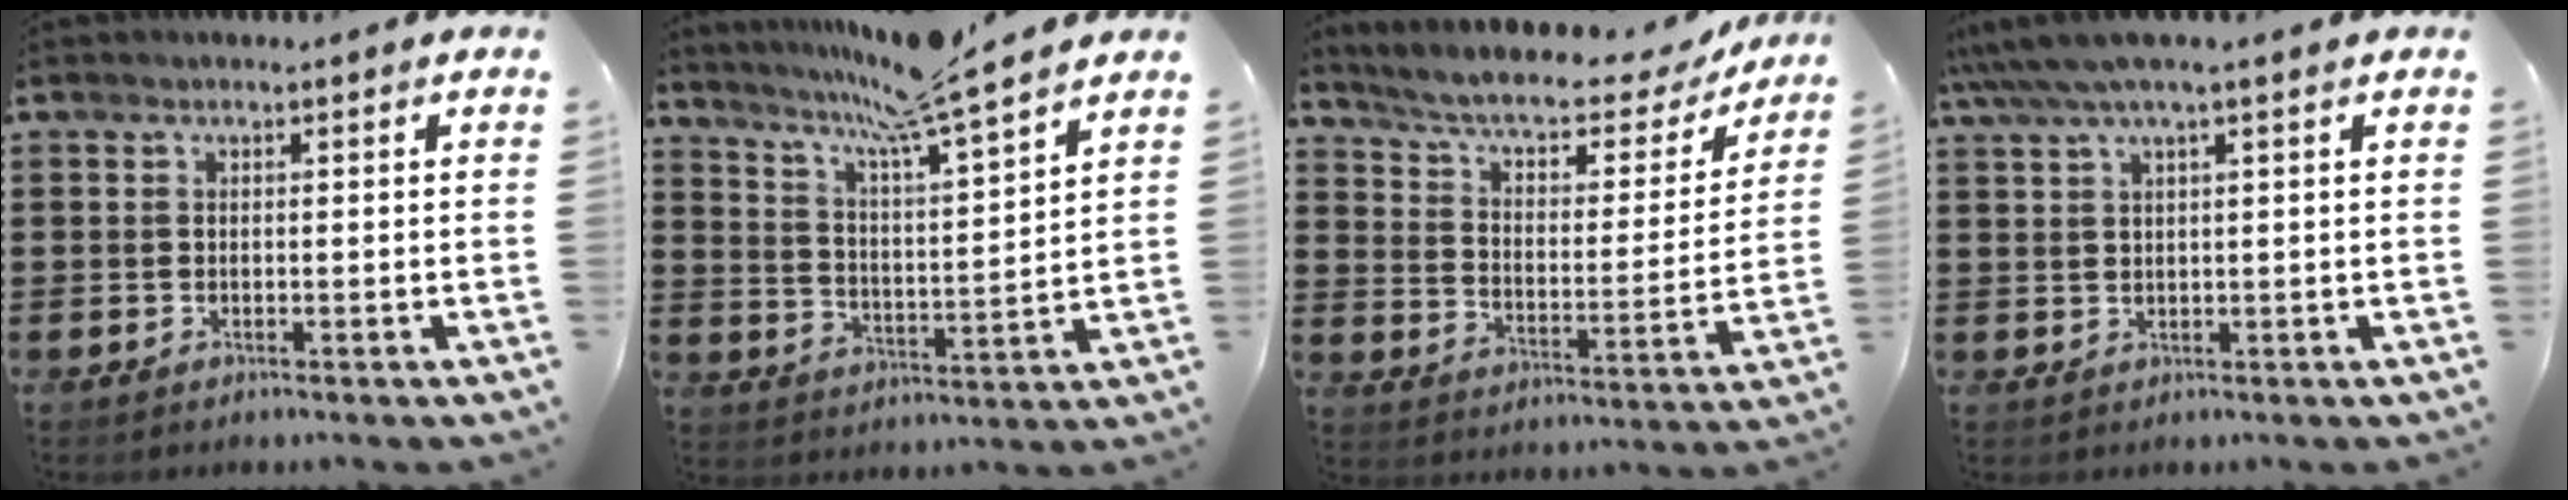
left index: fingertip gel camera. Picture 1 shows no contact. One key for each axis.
{"total": 8.1, "fx": 7.0, "fy": -0.7, "fz": 3.9, "tx": -0.100, "ty": -0.047, "tz": 0.116}
{"total": 6.3, "fx": 4.8, "fy": 1.5, "fz": 3.7, "tx": -0.091, "ty": -0.027, "tz": 0.076}
{"total": 3.5, "fx": 2.0, "fy": -0.1, "fz": 2.8, "tx": -0.059, "ty": 0.003, "tz": 0.035}